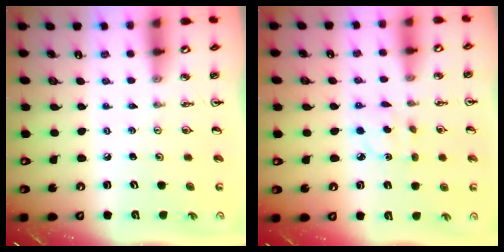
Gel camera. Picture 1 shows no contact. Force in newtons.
{"total": 2.3, "press": 2.3, "slide": 0.2}